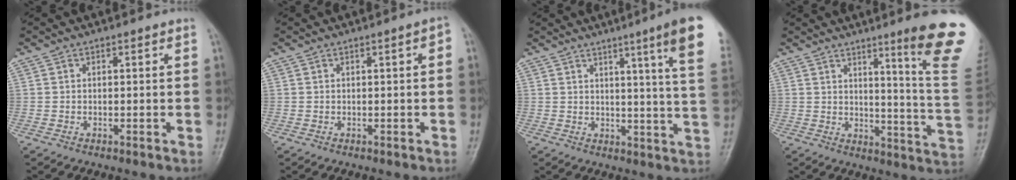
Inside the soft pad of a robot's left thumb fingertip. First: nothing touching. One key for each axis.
{"total": 1.6, "fx": 0.1, "fy": 0.5, "fz": 1.5, "tx": -0.018, "ty": 0.006, "tz": 0.000}
{"total": 13.3, "fx": 7.1, "fy": -0.3, "fz": 11.3, "tx": -0.145, "ty": -0.036, "tz": 0.078}
{"total": 17.0, "fx": 9.7, "fy": 0.4, "fz": 14.0, "tx": -0.154, "ty": -0.070, "tz": 0.121}